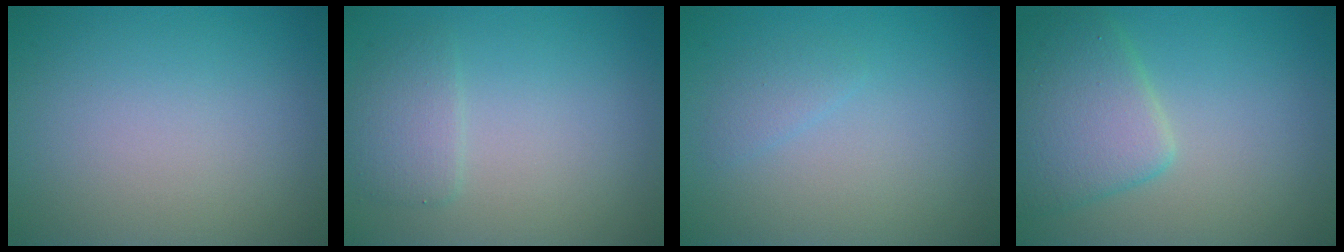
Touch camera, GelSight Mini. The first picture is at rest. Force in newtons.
{"total": 2.0, "press": 2.0, "slide": 0.2}
{"total": 1.1, "press": 1.1, "slide": 0.1}
{"total": 5.1, "press": 5.1, "slide": 0.3}